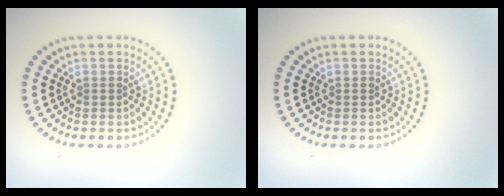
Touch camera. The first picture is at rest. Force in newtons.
{"total": 0.0}